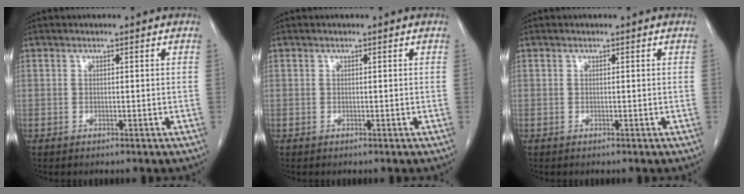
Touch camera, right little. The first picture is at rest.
{"total": 0.0}
{"total": 0.0}